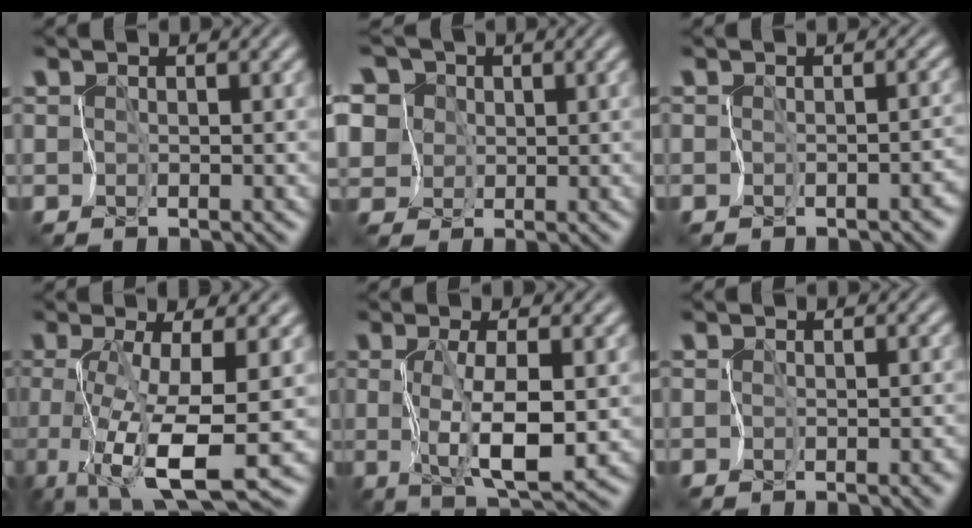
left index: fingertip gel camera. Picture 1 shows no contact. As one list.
[{"total": 12.0, "force": [5.7, 8.9, 5.6], "torque": [-0.144, 0.052, 0.068]}, {"total": 2.1, "force": [-1.5, 1.2, 0.9], "torque": [0.015, -0.004, -0.016]}, {"total": 8.3, "force": [-2.0, 1.5, 7.9], "torque": [-0.153, -0.014, -0.029]}, {"total": 4.8, "force": [-0.3, 1.1, 4.7], "torque": [-0.099, -0.007, 0.002]}, {"total": 1.9, "force": [-1.1, 1.1, 1.1], "torque": [0.007, -0.002, -0.007]}]